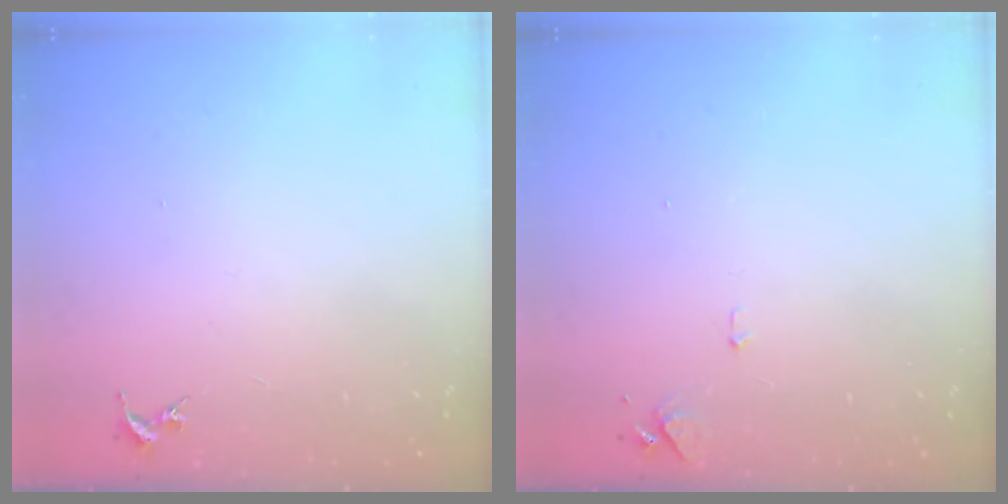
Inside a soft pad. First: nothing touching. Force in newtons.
{"total": 5.6, "press": 5.5, "slide": 0.8}